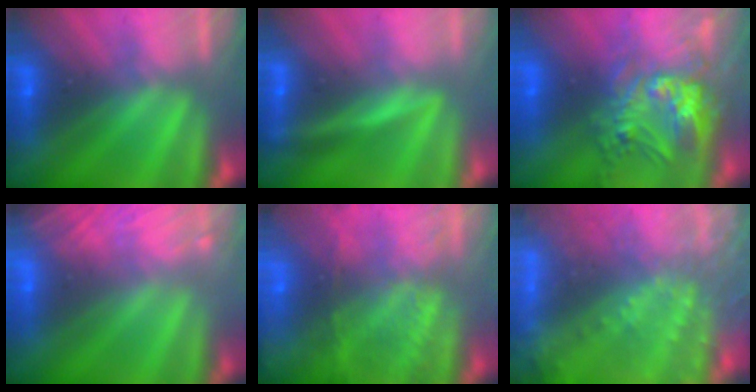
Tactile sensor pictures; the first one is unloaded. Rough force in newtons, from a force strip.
{"total": 2.9}
{"total": 7.5}
{"total": 8.4}
{"total": 7.0}
{"total": 8.0}